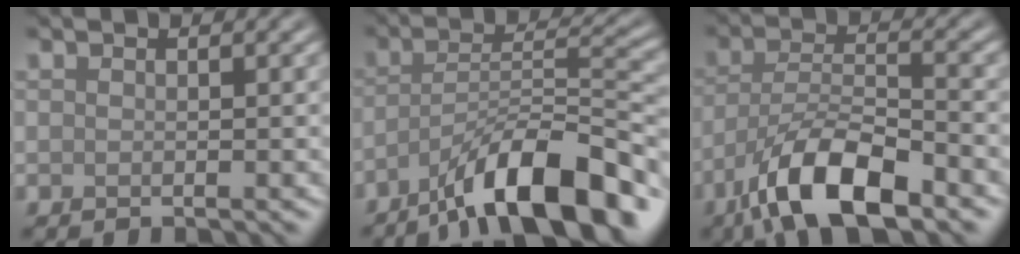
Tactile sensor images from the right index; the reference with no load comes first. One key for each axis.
{"total": 11.1, "fx": -7.6, "fy": 2.7, "fz": 7.6, "tx": -0.118, "ty": 0.013, "tz": -0.135}
{"total": 9.0, "fx": -5.7, "fy": 2.9, "fz": 6.4, "tx": -0.112, "ty": 0.004, "tz": -0.108}